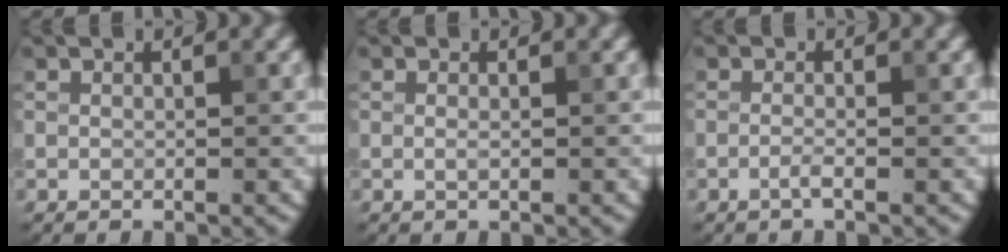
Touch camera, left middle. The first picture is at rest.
{"total": 0.5, "force": [0.0, 0.1, 0.5], "torque": [-0.011, 0.000, 0.000]}
{"total": 1.1, "force": [-0.5, 0.2, 1.0], "torque": [-0.017, 0.001, -0.015]}